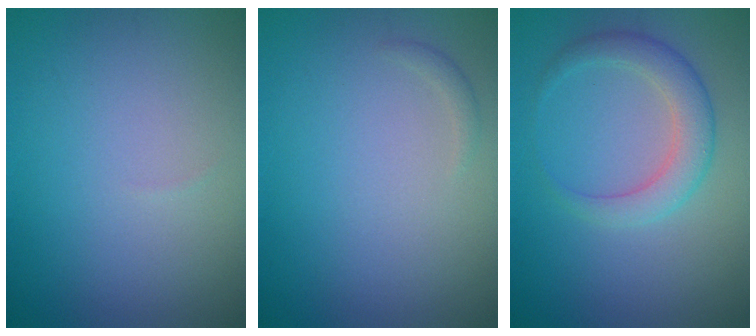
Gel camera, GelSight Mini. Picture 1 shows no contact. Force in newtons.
{"total": 0.6, "press": 0.6, "slide": 0.0}
{"total": 3.3, "press": 3.3, "slide": 0.3}